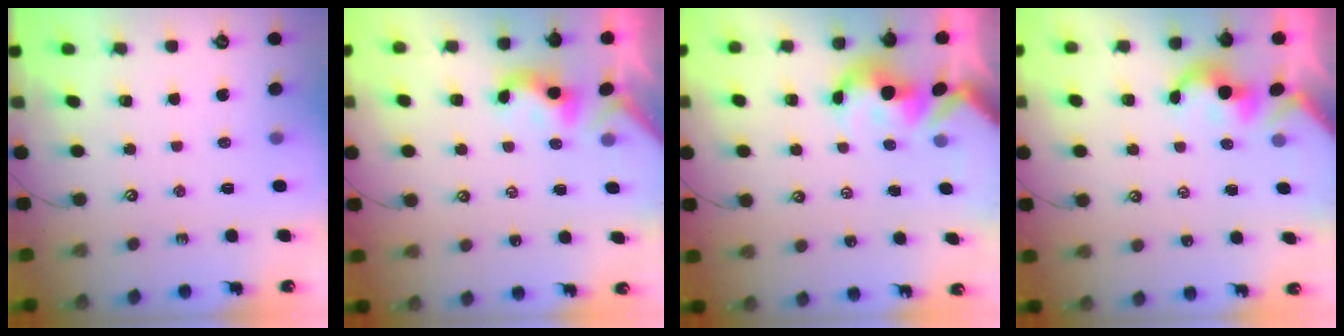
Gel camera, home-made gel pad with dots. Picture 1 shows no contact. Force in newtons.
{"total": 2.4, "press": 2.4, "slide": 0.2}
{"total": 6.0, "press": 6.0, "slide": 0.7}
{"total": 2.0, "press": 2.0, "slide": 0.2}